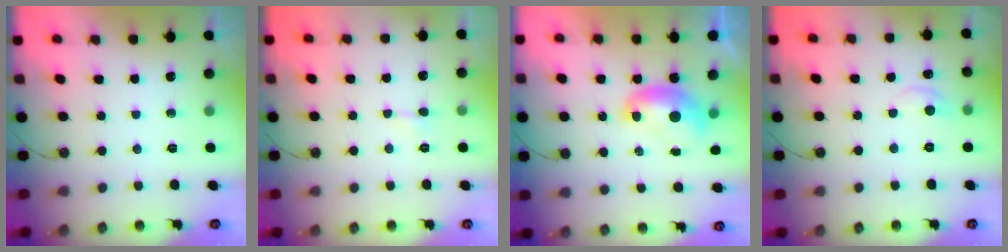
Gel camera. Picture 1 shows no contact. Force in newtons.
{"total": 0.9, "press": 0.9, "slide": 0.3}
{"total": 1.8, "press": 1.8, "slide": 0.2}
{"total": 0.6, "press": 0.1, "slide": 0.6}